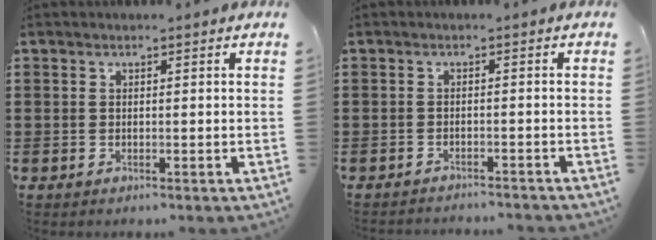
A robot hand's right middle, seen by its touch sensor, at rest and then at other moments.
{"total": 1.4, "force": [-1.4, -0.1, 0.2], "torque": [-0.005, 0.003, -0.028]}